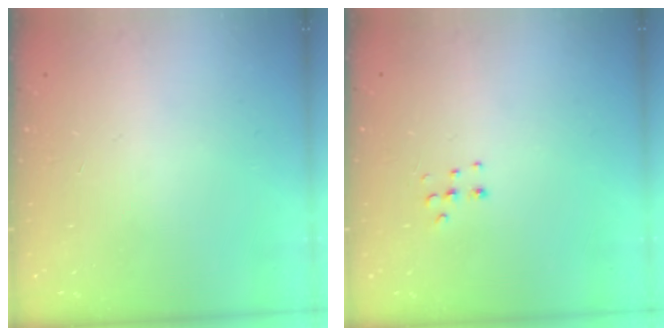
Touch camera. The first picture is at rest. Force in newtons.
{"total": 5.4, "press": 5.4, "slide": 0.9}